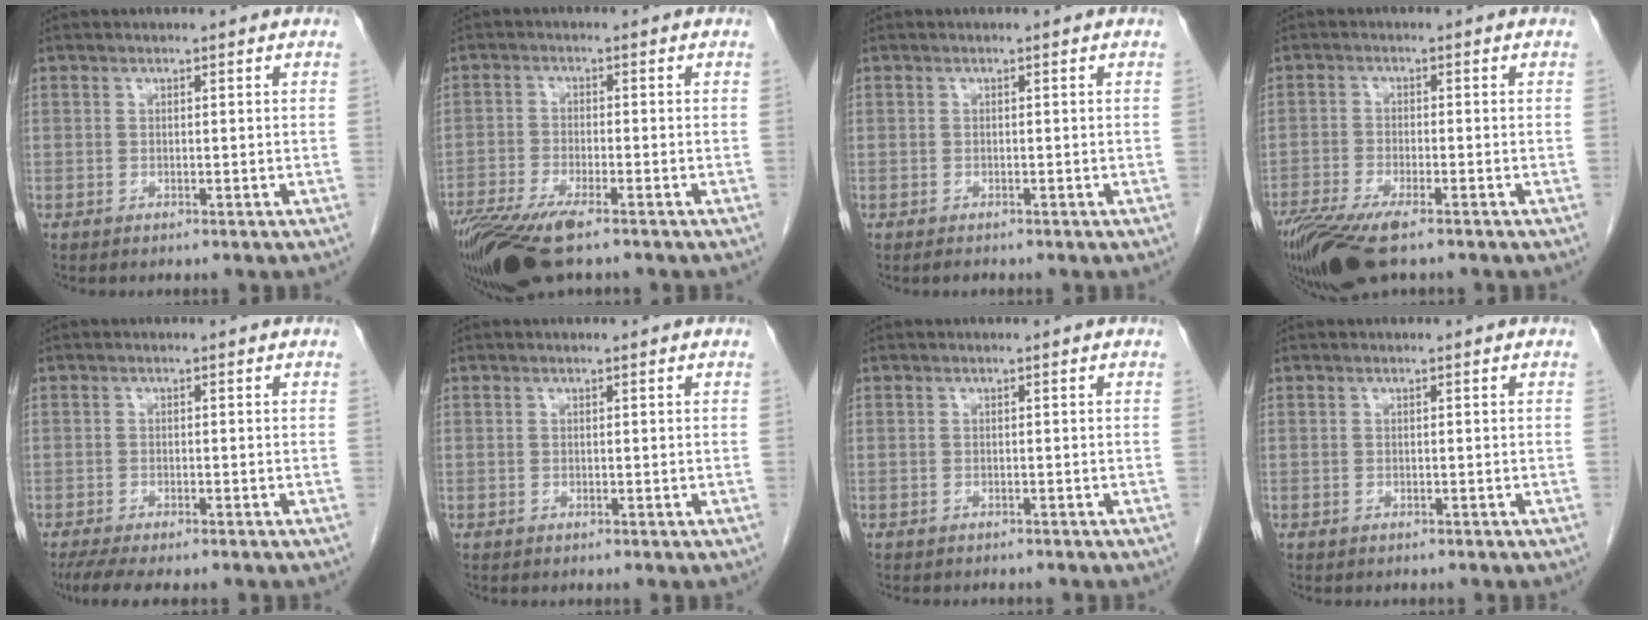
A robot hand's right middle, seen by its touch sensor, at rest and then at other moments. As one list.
[{"total": 12.0, "force": [-8.5, 2.8, 8.0], "torque": [-0.159, -0.024, -0.147]}, {"total": 0.6, "force": [-0.6, 0.2, 0.2], "torque": [-0.008, -0.001, -0.008]}, {"total": 11.4, "force": [-8.0, 2.8, 7.7], "torque": [-0.146, -0.024, -0.138]}, {"total": 7.6, "force": [-6.2, 1.6, 4.1], "torque": [-0.060, -0.012, -0.097]}, {"total": 0.0}, {"total": 4.6, "force": [-4.1, 1.3, 1.7], "torque": [-0.023, -0.004, -0.048]}, {"total": 2.3, "force": [-2.0, 0.6, 0.9], "torque": [-0.019, -0.004, -0.020]}]